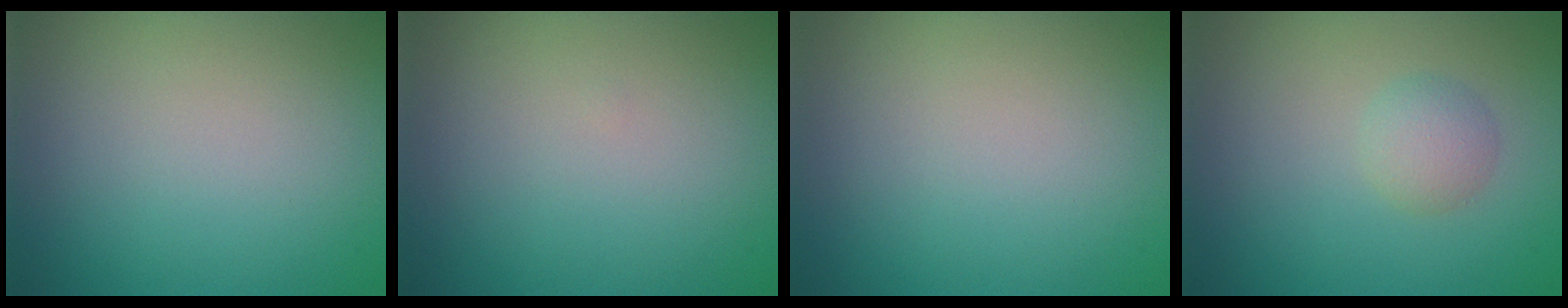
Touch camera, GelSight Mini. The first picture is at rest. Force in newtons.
{"total": 0.0}
{"total": 0.0}
{"total": 1.8, "press": 1.8, "slide": 0.1}